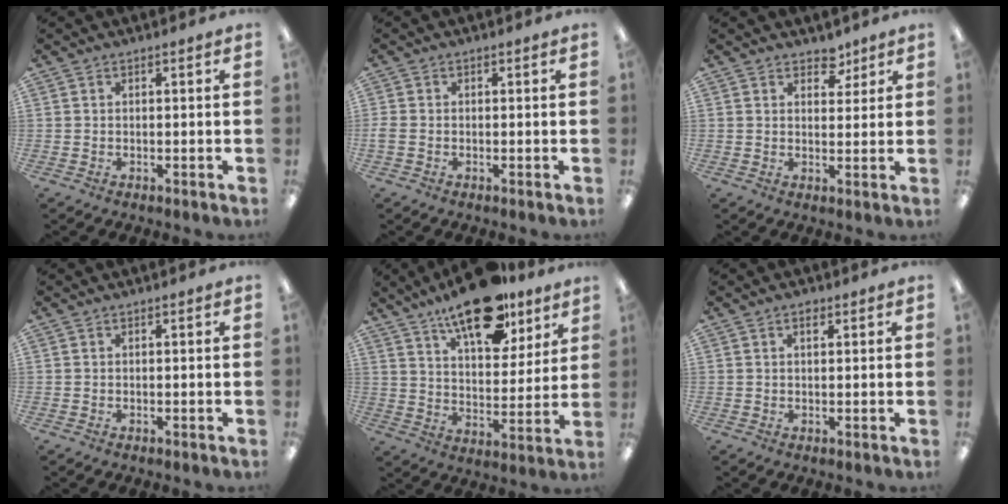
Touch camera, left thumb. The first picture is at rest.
{"total": 1.3, "force": [-0.4, 0.9, 0.8], "torque": [-0.015, 0.003, -0.007]}
{"total": 4.5, "force": [3.4, 2.5, 1.4], "torque": [0.005, -0.024, 0.055]}
{"total": 0.0}
{"total": 18.3, "force": [13.2, 7.7, 10.0], "torque": [-0.144, -0.075, 0.224]}
{"total": 1.8, "force": [0.9, 0.9, 1.2], "torque": [-0.019, 0.000, 0.014]}